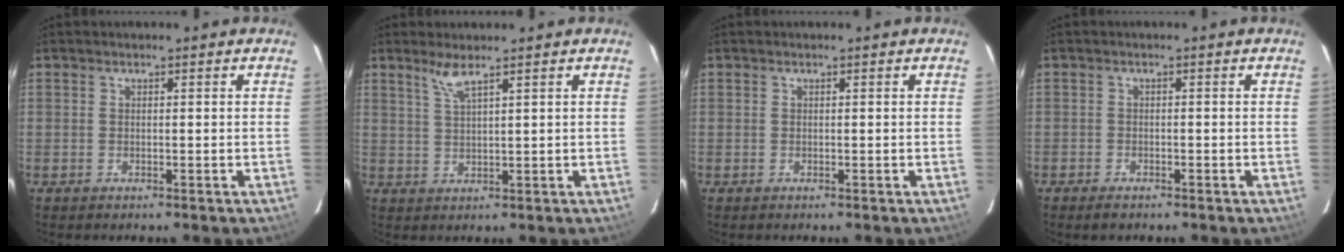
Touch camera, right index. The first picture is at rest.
{"total": 3.1, "force": [2.3, -0.2, 2.1], "torque": [-0.046, -0.003, 0.048]}
{"total": 0.0}
{"total": 2.1, "force": [-1.6, 1.1, 0.7], "torque": [-0.022, -0.001, -0.028]}